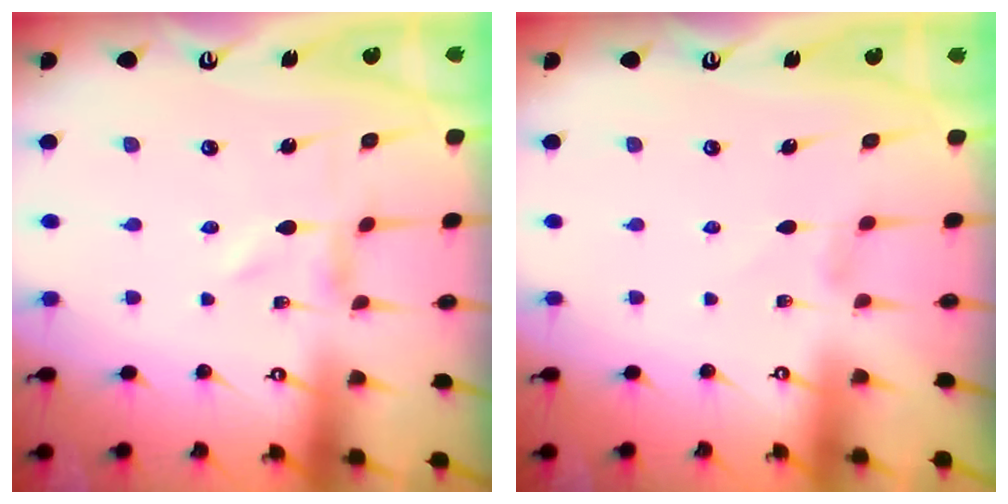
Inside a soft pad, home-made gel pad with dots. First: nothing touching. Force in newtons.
{"total": 2.1, "press": 2.0, "slide": 0.3}